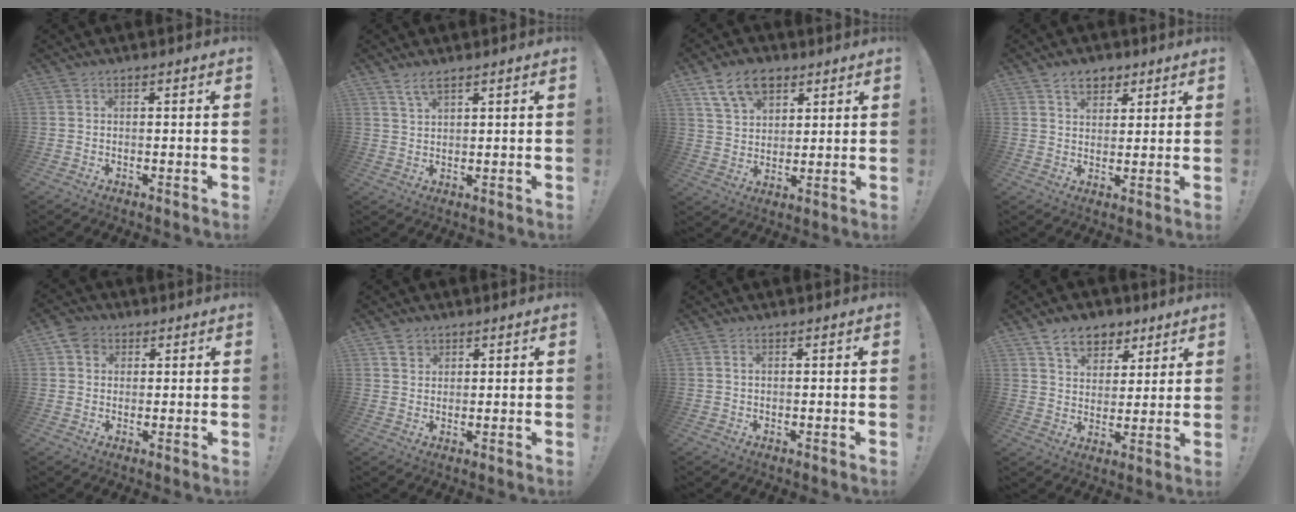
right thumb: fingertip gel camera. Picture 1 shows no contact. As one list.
[{"total": 3.6, "force": [2.6, 1.0, 2.3], "torque": [-0.047, -0.012, 0.047]}, {"total": 11.9, "force": [6.8, 7.8, 6.0], "torque": [-0.095, -0.024, 0.129]}, {"total": 6.5, "force": [3.8, 4.5, 2.7], "torque": [-0.032, -0.015, 0.070]}, {"total": 4.9, "force": [2.0, 4.1, 1.9], "torque": [-0.035, 0.000, 0.039]}, {"total": 3.1, "force": [2.2, 2.1, 0.5], "torque": [0.003, -0.012, 0.038]}, {"total": 0.7, "force": [0.2, 0.1, 0.7], "torque": [-0.018, 0.003, 0.005]}, {"total": 10.0, "force": [6.4, 6.7, 3.6], "torque": [-0.047, -0.037, 0.123]}]